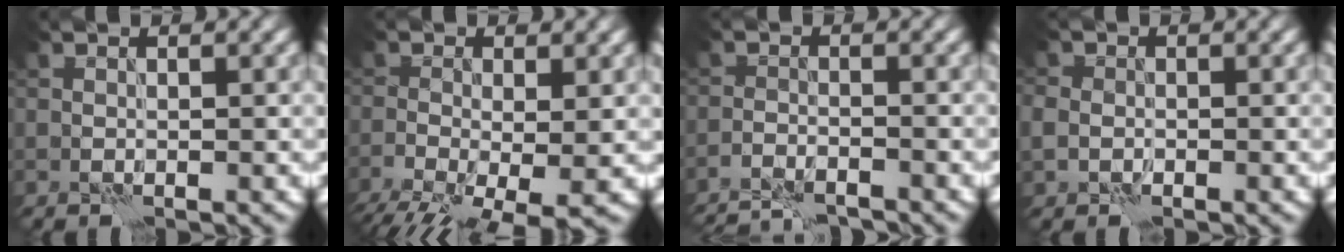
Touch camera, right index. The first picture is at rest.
{"total": 8.8, "force": [-4.3, 3.9, 6.6], "torque": [-0.112, -0.027, -0.061]}
{"total": 4.7, "force": [-4.5, 0.6, 1.1], "torque": [-0.022, -0.004, -0.073]}
{"total": 1.8, "force": [-0.4, 1.6, 0.7], "torque": [-0.011, -0.004, -0.010]}